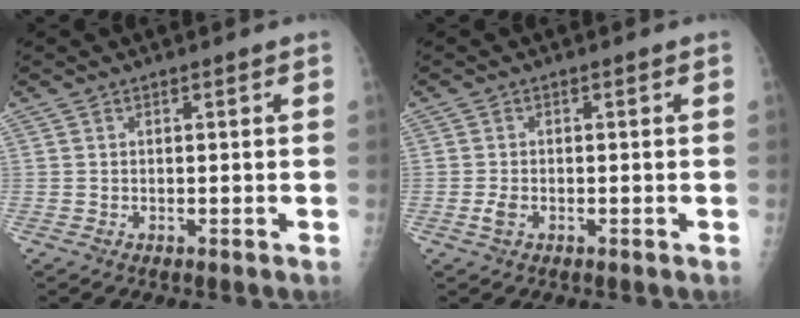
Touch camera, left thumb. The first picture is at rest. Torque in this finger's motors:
{"motor_torque": [-0.02, 0.03, 0.02, -0.03, 0.00]}